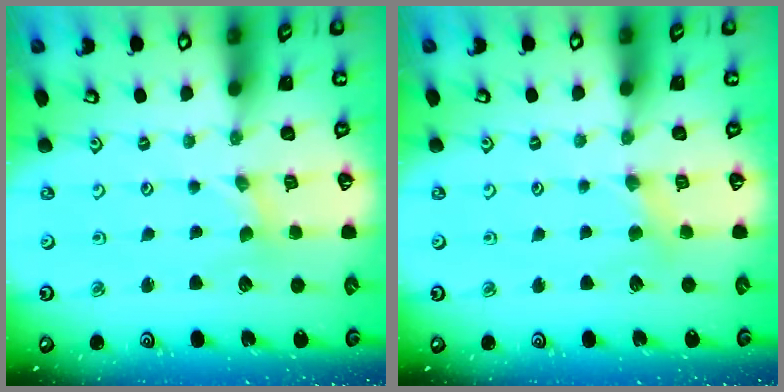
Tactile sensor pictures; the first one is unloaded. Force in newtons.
{"total": 2.7, "press": 2.7, "slide": 0.4}